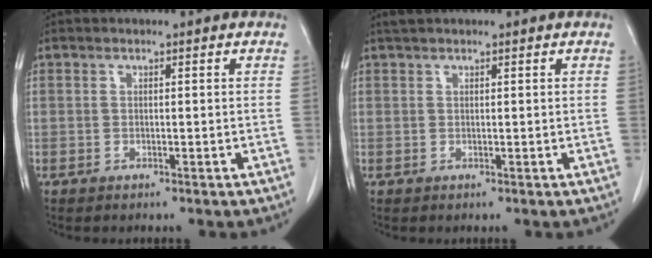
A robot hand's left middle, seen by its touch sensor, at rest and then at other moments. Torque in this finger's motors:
{"motor_torque": [0.33, -0.28, -0.02, -0.01]}